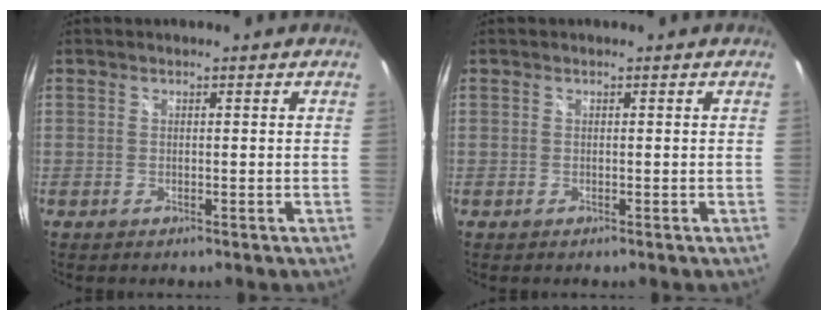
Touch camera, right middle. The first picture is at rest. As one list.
[{"total": 0.0}]